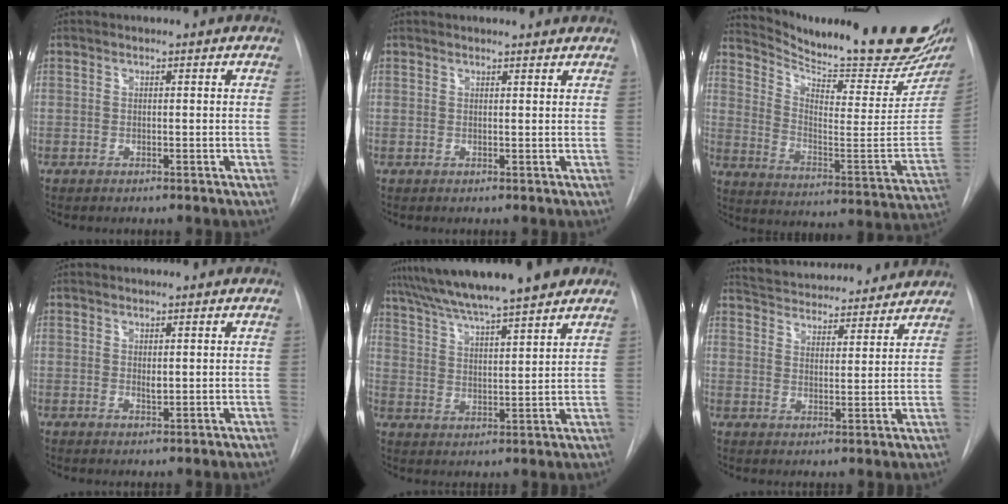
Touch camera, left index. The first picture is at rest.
{"total": 4.1, "force": [4.0, 0.4, 0.8], "torque": [-0.013, 0.009, 0.038]}
{"total": 26.2, "force": [23.0, 2.9, 12.3], "torque": [-0.196, -0.105, 0.310]}
{"total": 1.0, "force": [0.3, 0.4, 0.9], "torque": [-0.014, -0.006, 0.006]}
{"total": 16.4, "force": [13.8, 0.6, 8.9], "torque": [-0.149, 0.024, 0.216]}
{"total": 19.3, "force": [18.0, 4.2, 5.3], "torque": [-0.093, 0.016, 0.249]}